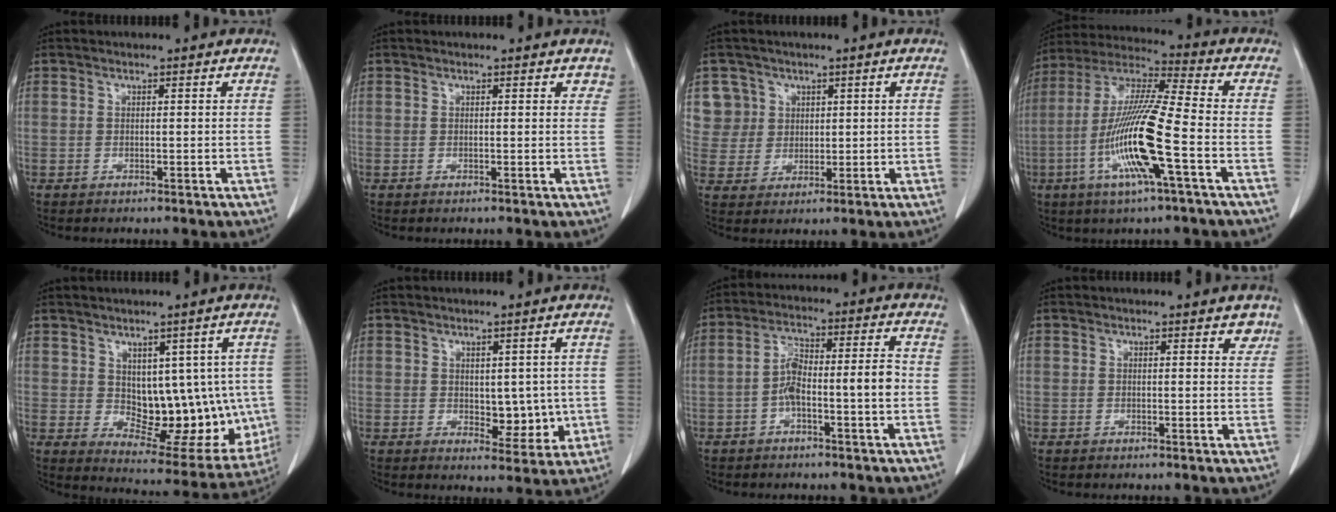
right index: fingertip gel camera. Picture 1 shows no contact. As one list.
[{"total": 1.6, "force": [1.3, 0.8, 0.6], "torque": [0.005, 0.002, 0.008]}, {"total": 6.2, "force": [2.6, 5.6, -0.4], "torque": [0.019, 0.011, 0.059]}, {"total": 16.0, "force": [-4.8, 0.4, 15.2], "torque": [-0.311, -0.010, -0.098]}, {"total": 13.7, "force": [0.3, 7.4, 11.5], "torque": [-0.123, 0.006, 0.029]}, {"total": 5.8, "force": [-0.2, 3.2, 4.8], "torque": [-0.050, -0.004, 0.010]}, {"total": 7.9, "force": [-1.9, 1.4, 7.5], "torque": [-0.135, 0.031, -0.035]}, {"total": 2.3, "force": [1.7, 1.0, 1.1], "torque": [0.001, -0.003, 0.014]}]